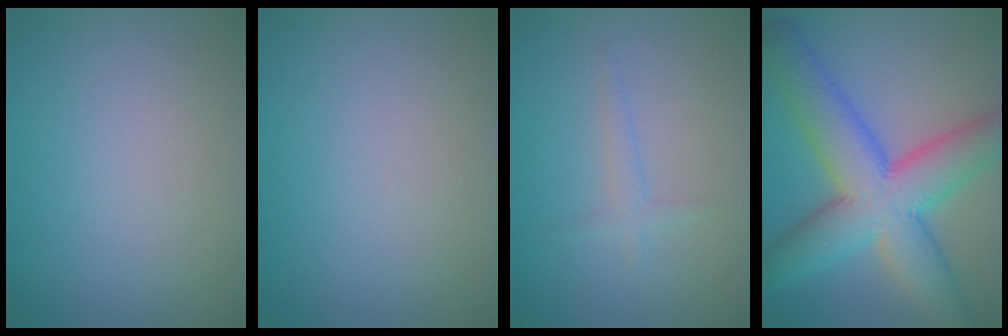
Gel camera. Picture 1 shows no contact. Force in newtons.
{"total": 0.0}
{"total": 1.2, "press": 1.2, "slide": 0.1}
{"total": 10.7, "press": 10.7, "slide": 0.3}